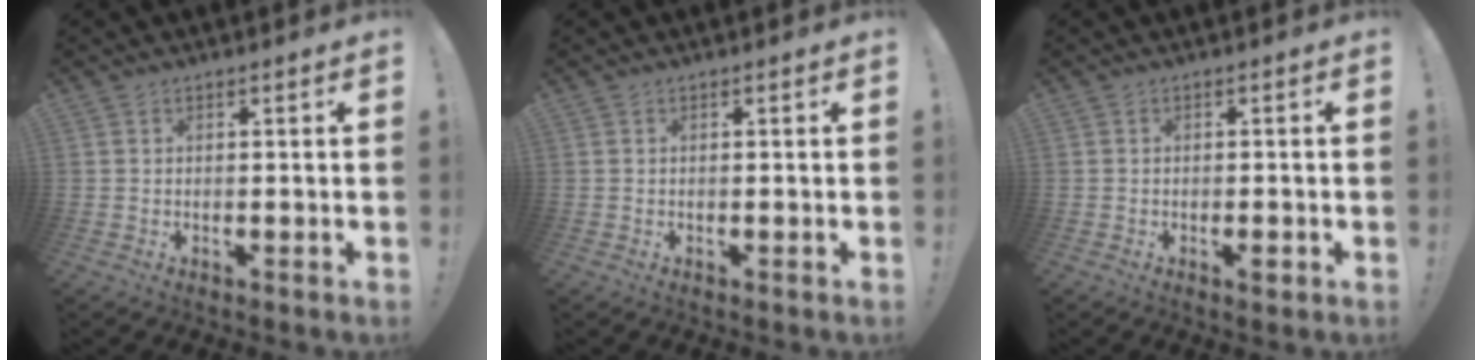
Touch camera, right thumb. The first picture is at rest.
{"total": 0.0}
{"total": 1.8, "force": [-0.9, 0.5, 1.4], "torque": [-0.017, 0.001, -0.016]}